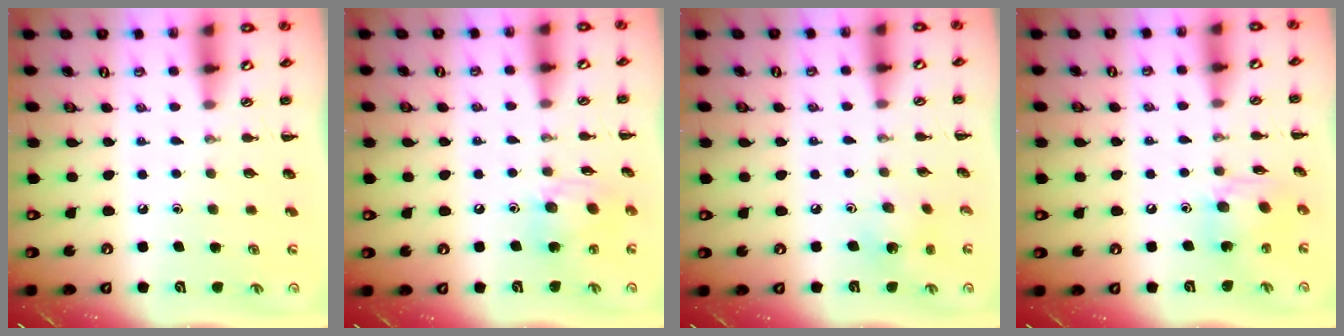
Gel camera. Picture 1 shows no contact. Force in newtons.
{"total": 10.0, "press": 10.0, "slide": 1.1}
{"total": 2.6, "press": 2.6, "slide": 0.5}
{"total": 8.4, "press": 8.4, "slide": 0.7}